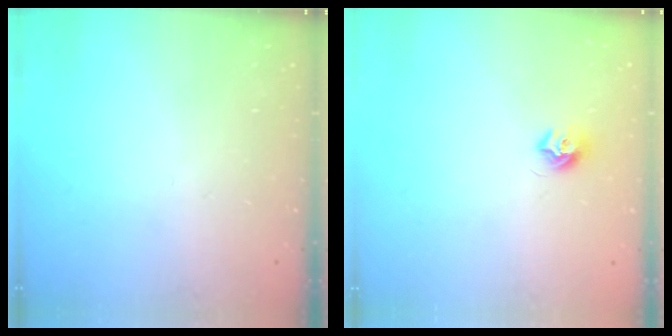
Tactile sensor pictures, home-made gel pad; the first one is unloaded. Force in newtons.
{"total": 6.7, "press": 6.6, "slide": 0.6}